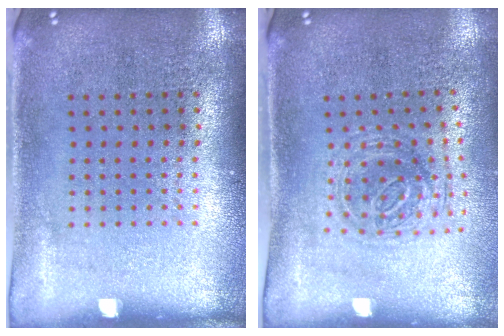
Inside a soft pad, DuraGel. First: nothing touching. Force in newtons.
{"total": 1.1, "press": 1.0, "slide": 0.3}